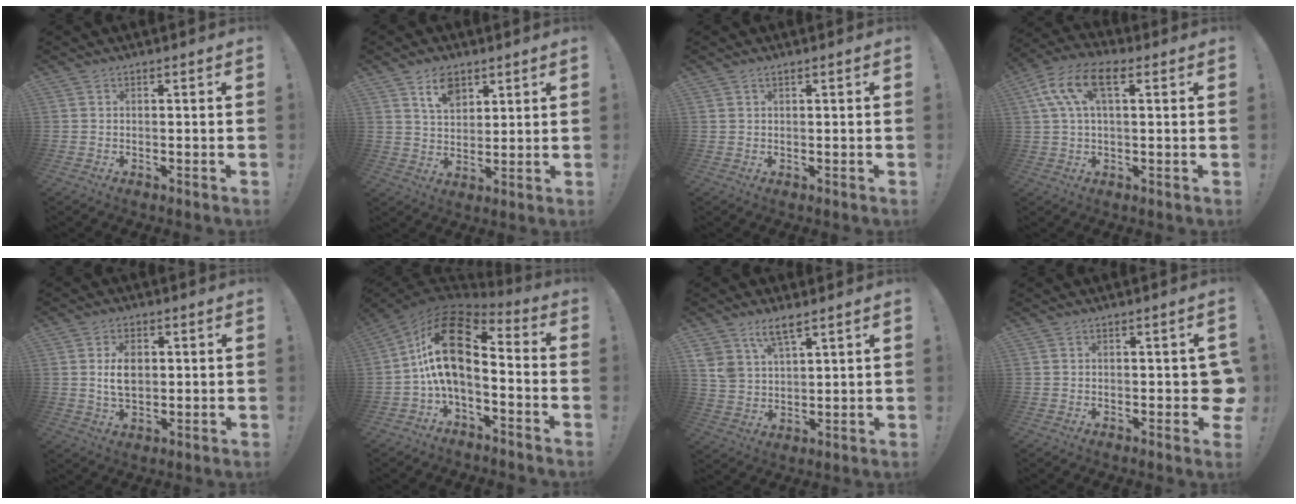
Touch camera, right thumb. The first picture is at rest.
{"total": 8.2, "force": [4.9, 4.9, 4.3], "torque": [-0.064, -0.017, 0.088]}
{"total": 1.0, "force": [0.9, 0.2, 0.5], "torque": [-0.009, 0.000, 0.018]}
{"total": 11.8, "force": [3.8, 6.0, 9.4], "torque": [-0.187, 0.009, 0.072]}
{"total": 7.0, "force": [1.1, 4.6, 5.1], "torque": [-0.083, 0.003, 0.017]}
{"total": 17.8, "force": [2.0, 9.0, 15.2], "torque": [-0.289, -0.013, 0.033]}
{"total": 7.3, "force": [5.5, 3.2, 3.5], "torque": [-0.067, -0.026, 0.106]}
{"total": 3.4, "force": [-0.2, 2.1, 2.6], "torque": [-0.033, 0.006, 0.000]}